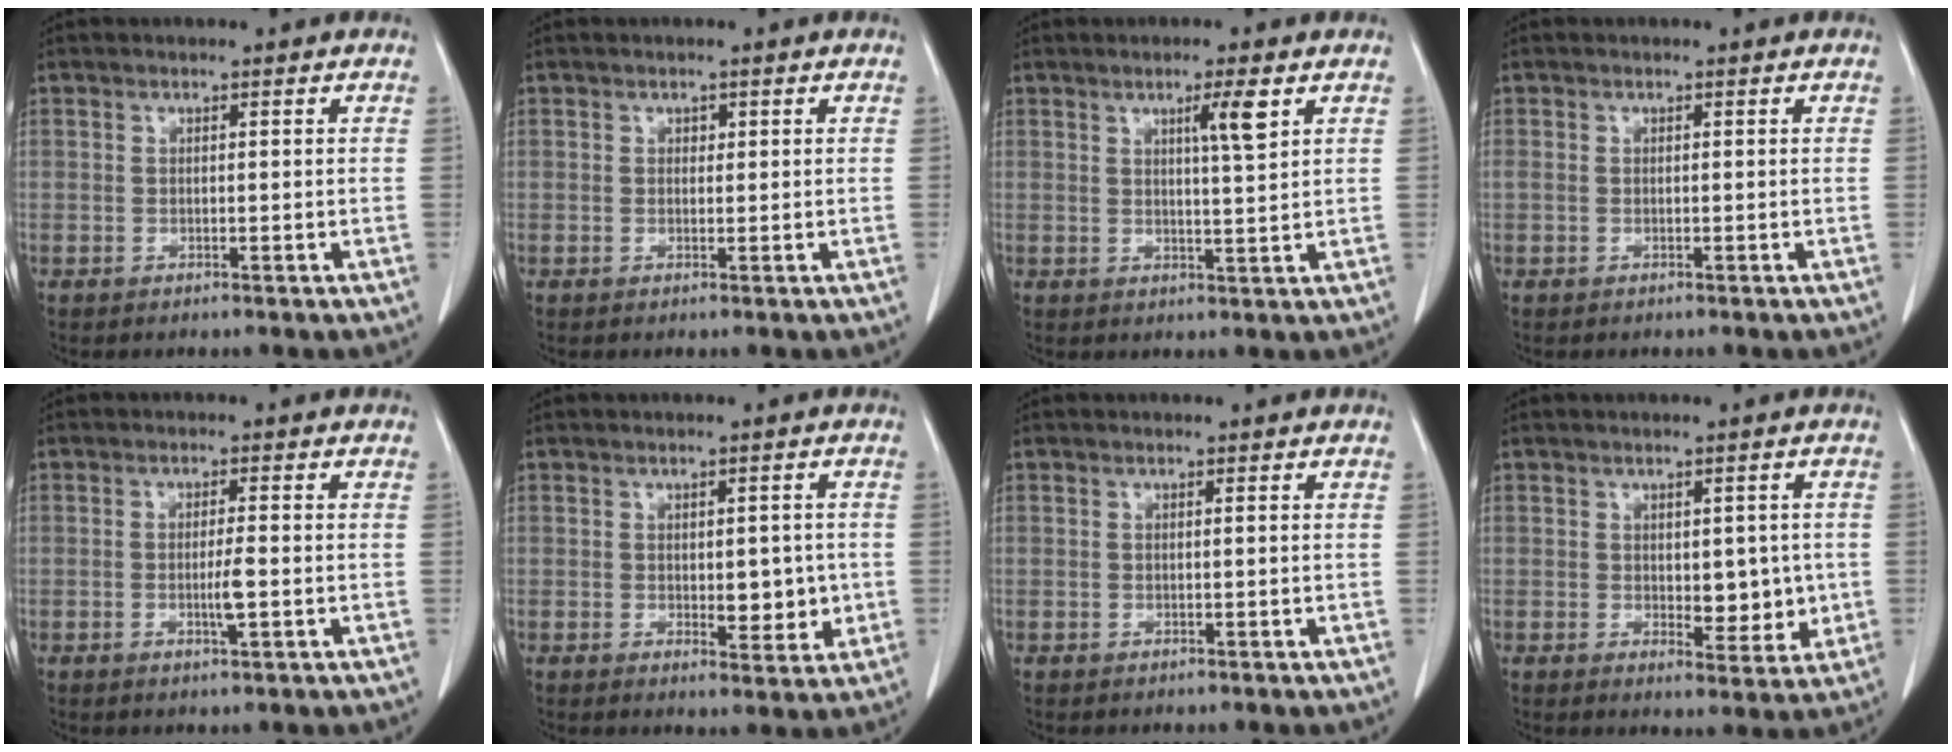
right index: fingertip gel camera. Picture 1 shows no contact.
{"total": 0.7, "force": [0.3, 0.6, 0.4], "torque": [-0.003, 0.000, 0.004]}
{"total": 4.2, "force": [2.0, -0.2, 3.7], "torque": [-0.062, -0.004, 0.034]}
{"total": 0.0}
{"total": 3.0, "force": [-0.7, 0.1, 2.9], "torque": [-0.055, -0.005, -0.011]}
{"total": 5.2, "force": [-0.4, 2.6, 4.4], "torque": [-0.048, -0.004, 0.004]}
{"total": 0.0}
{"total": 5.7, "force": [-0.1, 3.0, 4.9], "torque": [-0.053, -0.005, 0.009]}